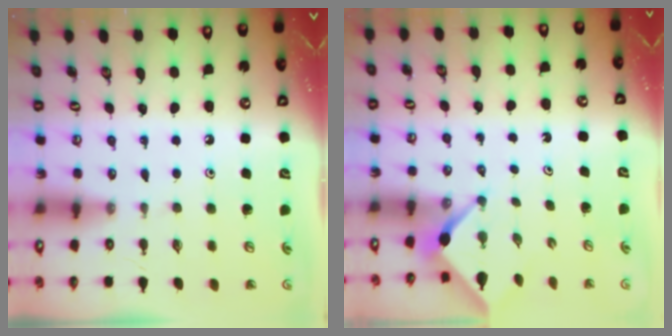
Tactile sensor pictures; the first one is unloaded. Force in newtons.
{"total": 2.4, "press": 2.4, "slide": 0.3}